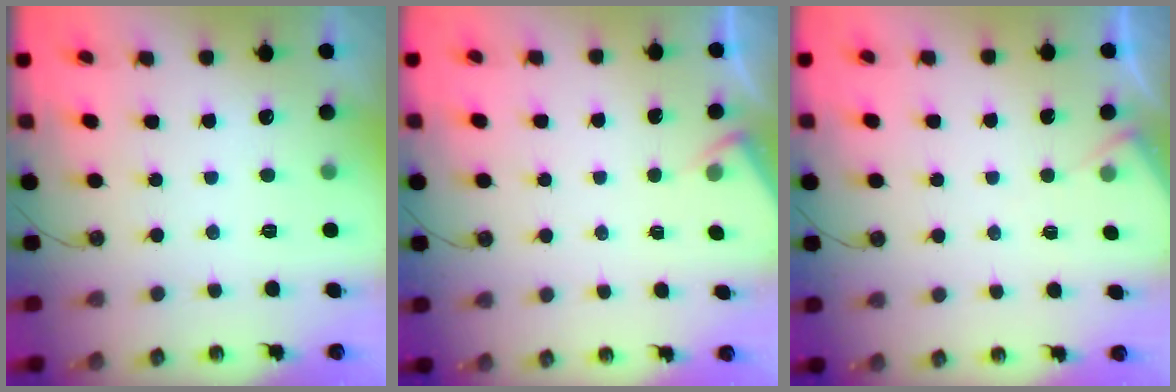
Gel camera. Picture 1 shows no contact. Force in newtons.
{"total": 2.7, "press": 2.6, "slide": 0.5}
{"total": 4.3, "press": 4.2, "slide": 0.6}